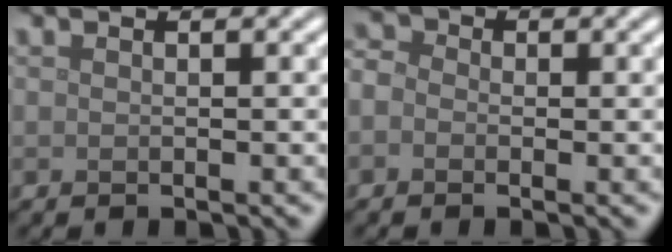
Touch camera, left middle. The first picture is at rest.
{"total": 2.1, "force": [-0.3, 1.8, 1.1], "torque": [-0.018, 0.007, -0.021]}